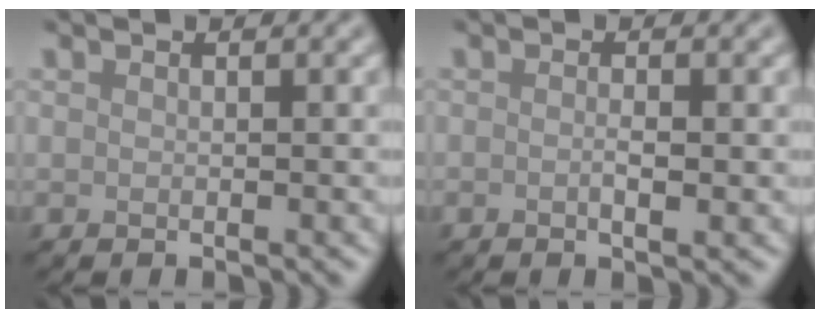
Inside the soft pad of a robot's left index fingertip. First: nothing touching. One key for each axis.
{"total": 1.2, "fx": -0.2, "fy": 0.3, "fz": 1.1, "tx": -0.019, "ty": -0.004, "tz": -0.003}